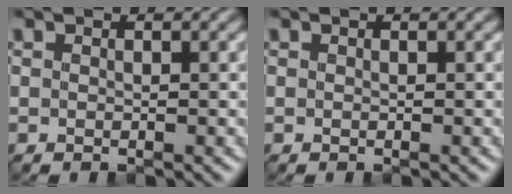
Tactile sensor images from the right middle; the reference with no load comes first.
{"total": 0.0}